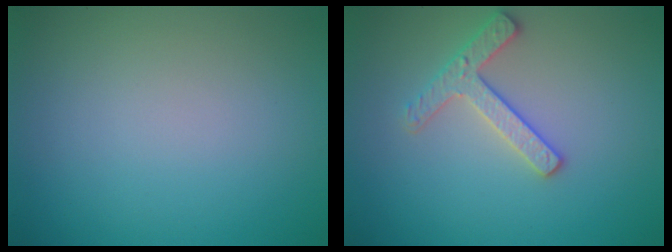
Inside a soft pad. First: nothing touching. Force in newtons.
{"total": 2.5, "press": 2.4, "slide": 0.4}